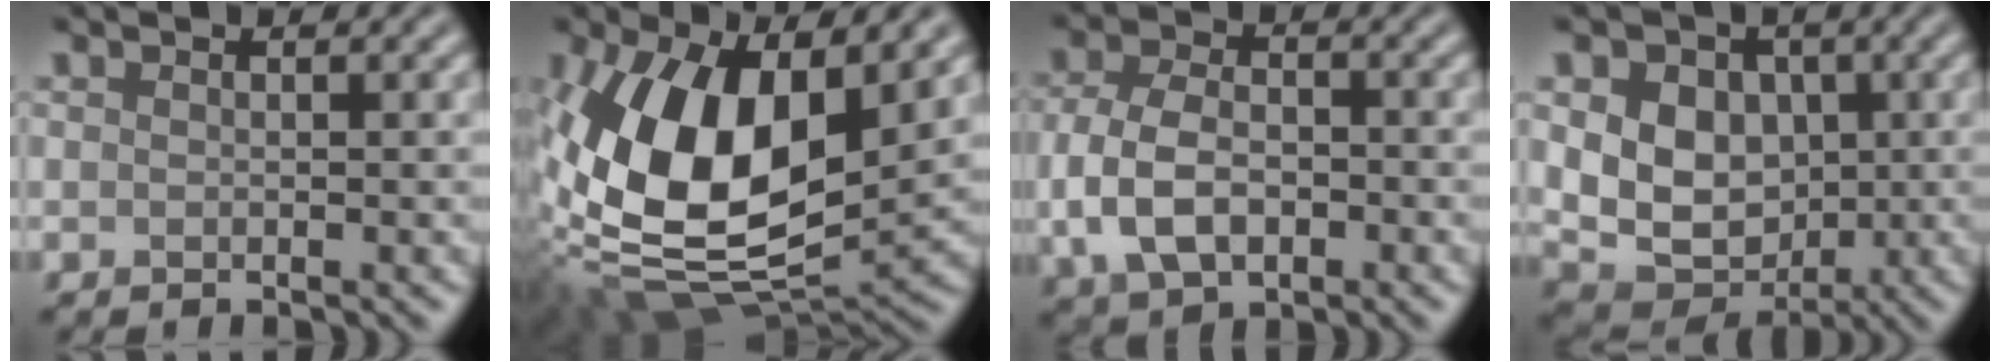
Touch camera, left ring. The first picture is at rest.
{"total": 15.7, "force": [1.4, 8.4, 13.1], "torque": [-0.260, -0.016, 0.014]}
{"total": 5.9, "force": [-1.2, 3.9, 4.3], "torque": [-0.093, -0.003, -0.027]}
{"total": 8.6, "force": [1.1, 6.9, 5.0], "torque": [-0.078, 0.009, 0.004]}